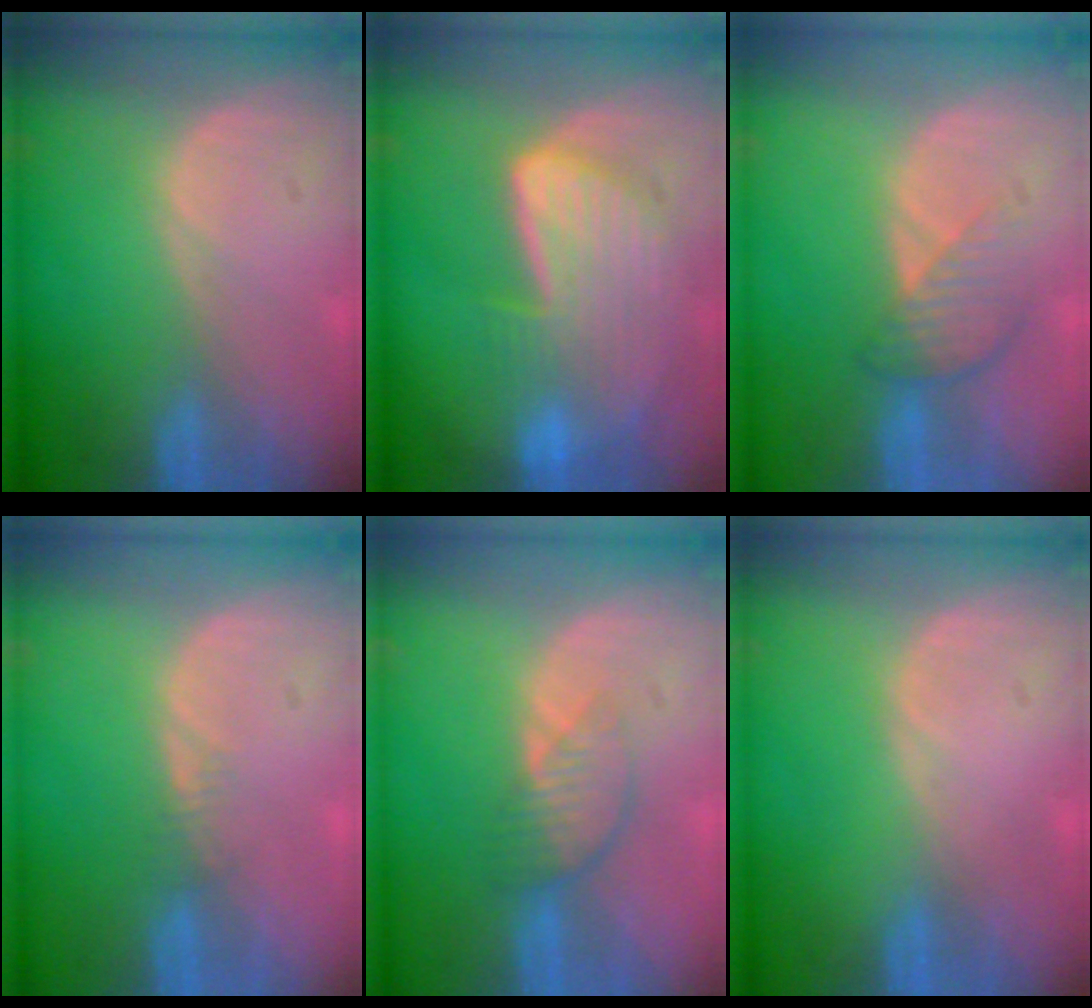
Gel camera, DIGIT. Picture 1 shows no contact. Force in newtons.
{"total": 8.5, "press": 7.7, "slide": 3.6}
{"total": 4.3, "press": 3.8, "slide": 1.9}
{"total": 1.3, "press": 1.2, "slide": 0.2}
{"total": 4.0, "press": 3.6, "slide": 1.9}
{"total": 0.0}